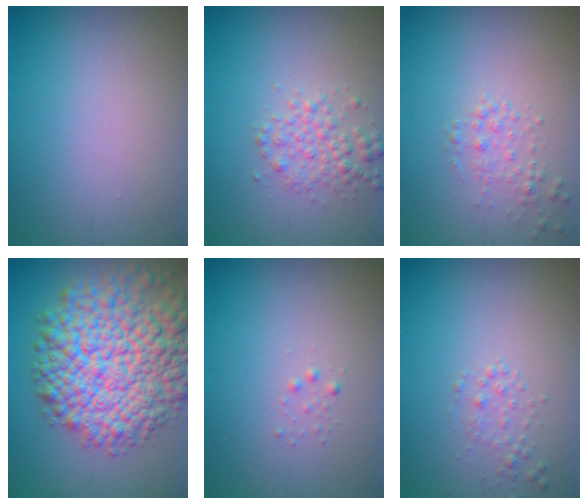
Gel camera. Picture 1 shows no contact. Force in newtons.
{"total": 2.4, "press": 2.4, "slide": 0.0}
{"total": 1.4, "press": 1.4, "slide": 0.1}
{"total": 12.8, "press": 12.8, "slide": 0.4}
{"total": 0.6, "press": 0.6, "slide": 0.0}
{"total": 1.2, "press": 1.2, "slide": 0.1}